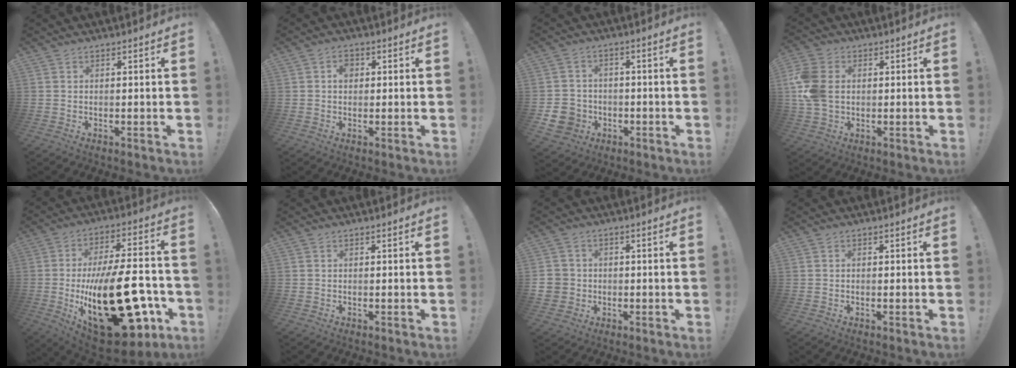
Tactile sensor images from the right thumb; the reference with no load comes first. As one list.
[{"total": 3.0, "force": [0.4, 2.4, 1.9], "torque": [-0.025, 0.003, 0.005]}, {"total": 8.1, "force": [-2.8, 7.1, 2.7], "torque": [-0.057, 0.018, -0.048]}, {"total": 11.3, "force": [0.9, 8.5, 7.5], "torque": [-0.161, 0.003, 0.019]}, {"total": 34.2, "force": [-7.8, 15.5, 29.5], "torque": [-0.482, 0.034, -0.094]}, {"total": 0.0}, {"total": 4.9, "force": [-0.3, 4.6, 1.5], "torque": [-0.036, 0.010, -0.005]}, {"total": 0.0}]